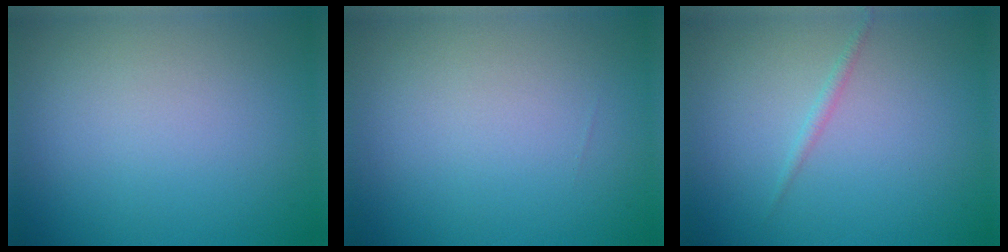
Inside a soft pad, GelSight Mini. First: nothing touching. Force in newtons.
{"total": 0.0}
{"total": 0.8, "press": 0.8, "slide": 0.1}